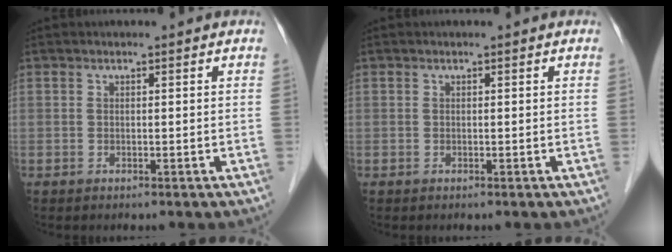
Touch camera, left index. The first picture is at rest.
{"total": 0.0}